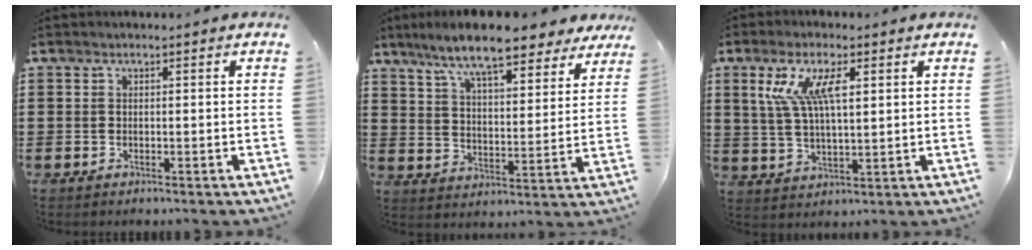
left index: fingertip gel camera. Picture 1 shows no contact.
{"total": 10.3, "force": [8.8, 1.1, 5.3], "torque": [-0.134, -0.034, 0.152]}
{"total": 8.1, "force": [3.0, 2.8, 6.9], "torque": [-0.153, 0.009, 0.049]}